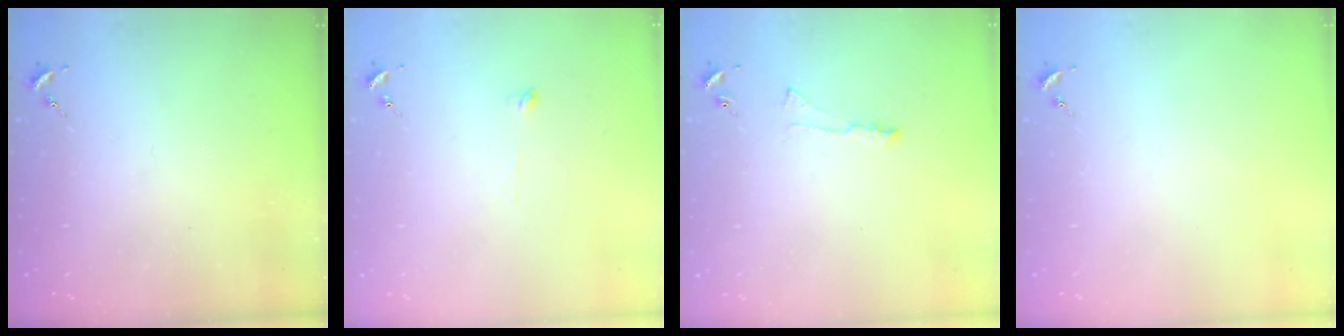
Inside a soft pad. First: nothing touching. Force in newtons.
{"total": 5.9, "press": 5.9, "slide": 0.5}
{"total": 4.2, "press": 4.2, "slide": 0.6}
{"total": 0.0}